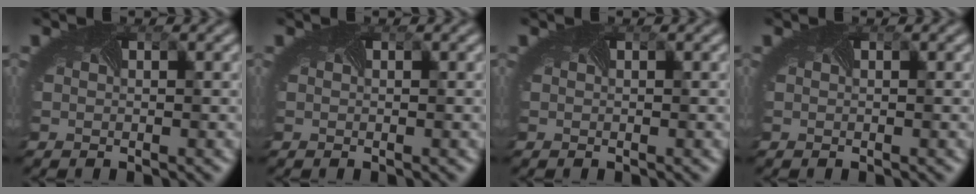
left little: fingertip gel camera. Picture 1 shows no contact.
{"total": 0.0}
{"total": 0.0}
{"total": 0.0}